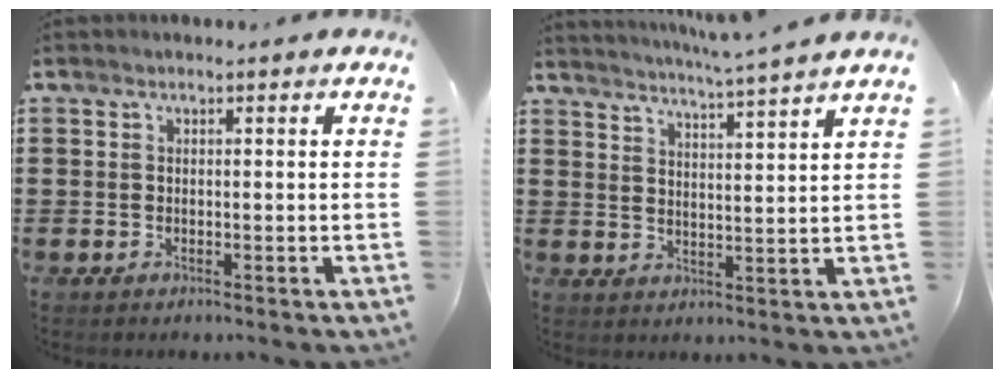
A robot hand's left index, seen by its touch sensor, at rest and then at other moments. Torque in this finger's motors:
{"motor_torque": [2.14, 0.00, 0.26, 0.18]}